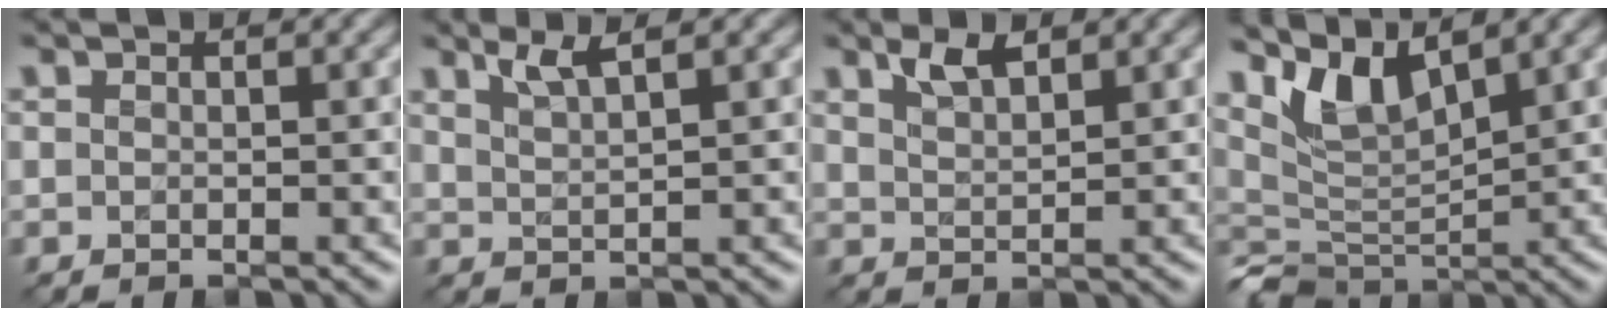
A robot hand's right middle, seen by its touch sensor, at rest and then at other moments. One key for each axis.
{"total": 2.4, "fx": 1.7, "fy": 0.4, "fz": 1.6, "tx": -0.024, "ty": 0.003, "tz": 0.033}
{"total": 2.3, "fx": 1.8, "fy": 0.6, "fz": 1.3, "tx": -0.024, "ty": 0.001, "tz": 0.035}
{"total": 4.6, "fx": 3.0, "fy": 2.0, "fz": 2.9, "tx": -0.062, "ty": -0.008, "tz": 0.057}